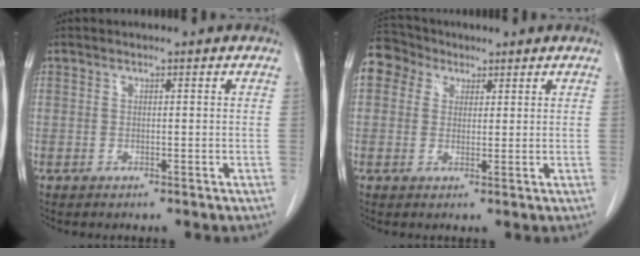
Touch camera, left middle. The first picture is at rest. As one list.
[{"total": 8.3, "force": [4.3, 6.8, 2.2], "torque": [-0.054, 0.042, 0.086]}]